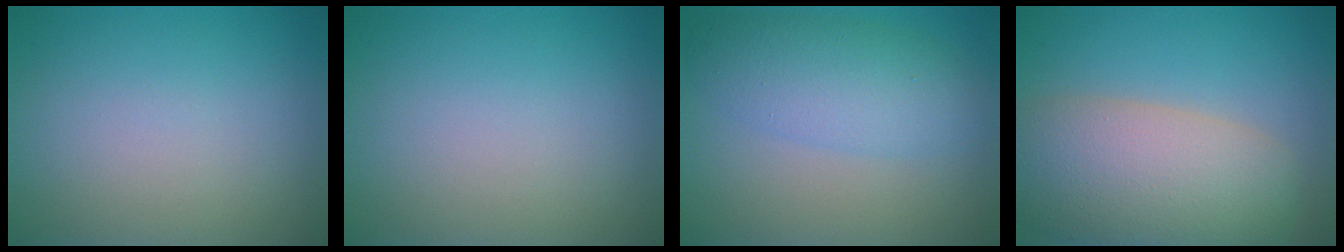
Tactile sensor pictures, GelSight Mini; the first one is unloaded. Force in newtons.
{"total": 0.0}
{"total": 4.9, "press": 4.9, "slide": 0.1}
{"total": 9.7, "press": 9.7, "slide": 0.6}